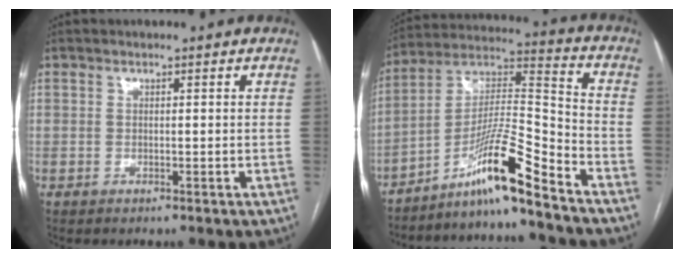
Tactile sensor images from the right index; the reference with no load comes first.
{"total": 13.0, "force": [-9.9, -1.2, 8.4], "torque": [-0.155, 0.011, -0.174]}